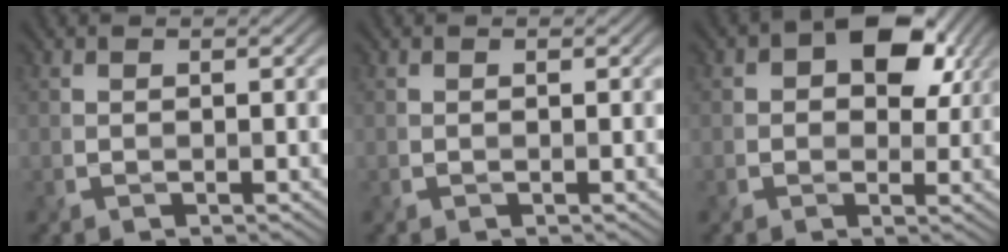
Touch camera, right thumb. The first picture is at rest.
{"total": 0.0}
{"total": 8.2, "force": [2.6, 5.6, 5.4], "torque": [-0.072, 0.000, 0.036]}